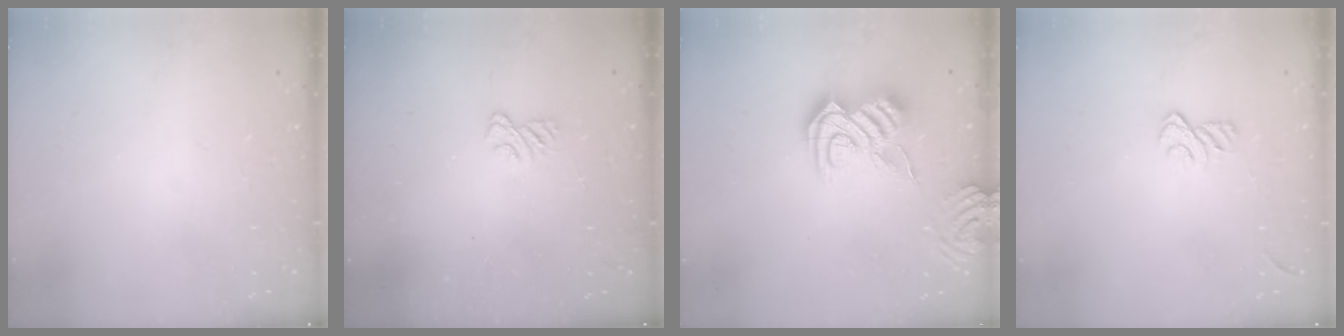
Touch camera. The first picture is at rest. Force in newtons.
{"total": 2.6, "press": 2.2, "slide": 1.3}
{"total": 11.6, "press": 11.5, "slide": 1.1}
{"total": 9.1, "press": 9.0, "slide": 1.4}